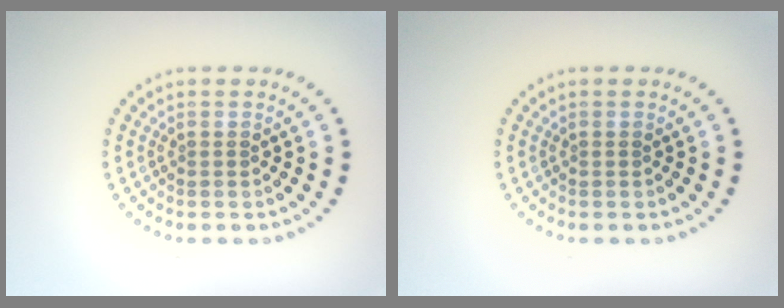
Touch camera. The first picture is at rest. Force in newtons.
{"total": 0.0}